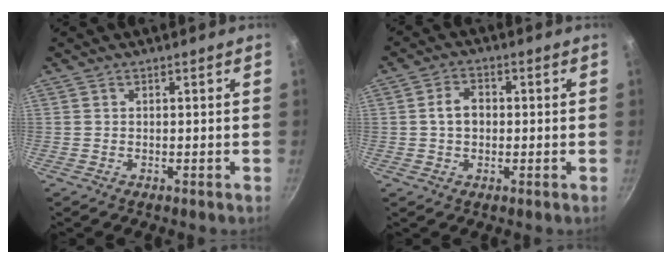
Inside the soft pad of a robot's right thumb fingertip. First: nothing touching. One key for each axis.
{"total": 4.8, "fx": 0.1, "fy": 3.5, "fz": 3.2, "tx": -0.041, "ty": 0.012, "tz": -0.002}